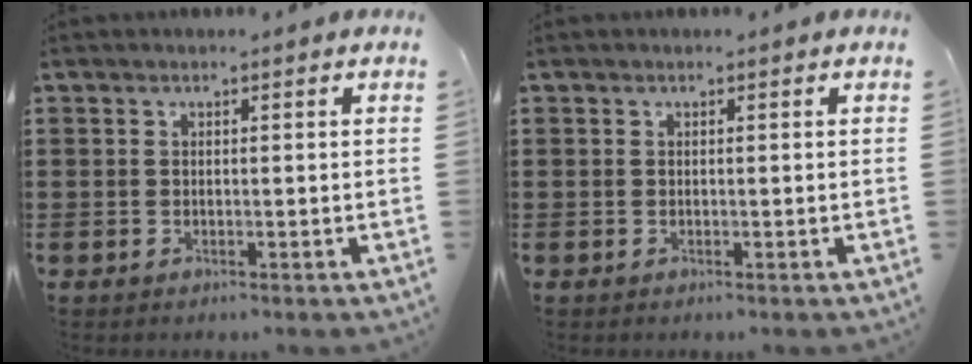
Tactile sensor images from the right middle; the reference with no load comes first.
{"total": 0.0}